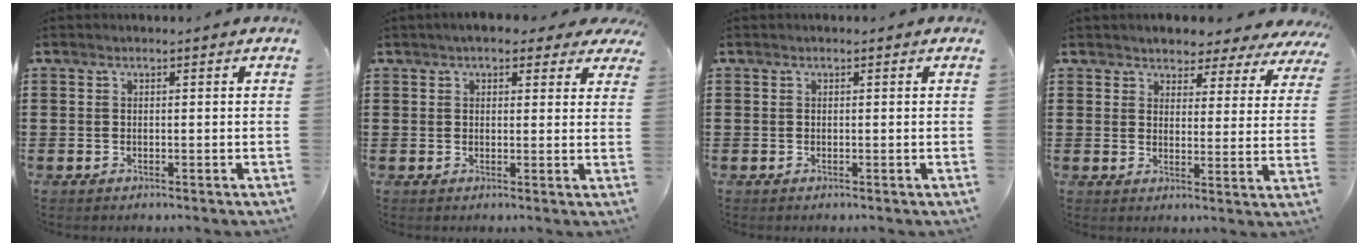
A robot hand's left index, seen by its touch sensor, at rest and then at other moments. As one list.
[{"total": 4.1, "force": [3.2, 1.5, 2.0], "torque": [-0.043, 0.003, 0.055]}, {"total": 0.0}, {"total": 3.6, "force": [3.4, 1.1, 0.0], "torque": [-0.017, -0.024, 0.054]}]